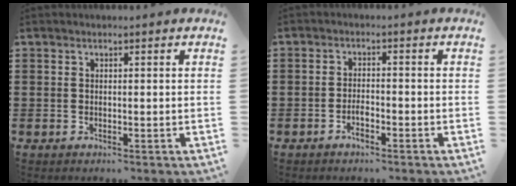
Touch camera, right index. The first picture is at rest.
{"total": 2.2, "force": [-1.4, 0.6, 1.5], "torque": [-0.031, -0.002, -0.026]}